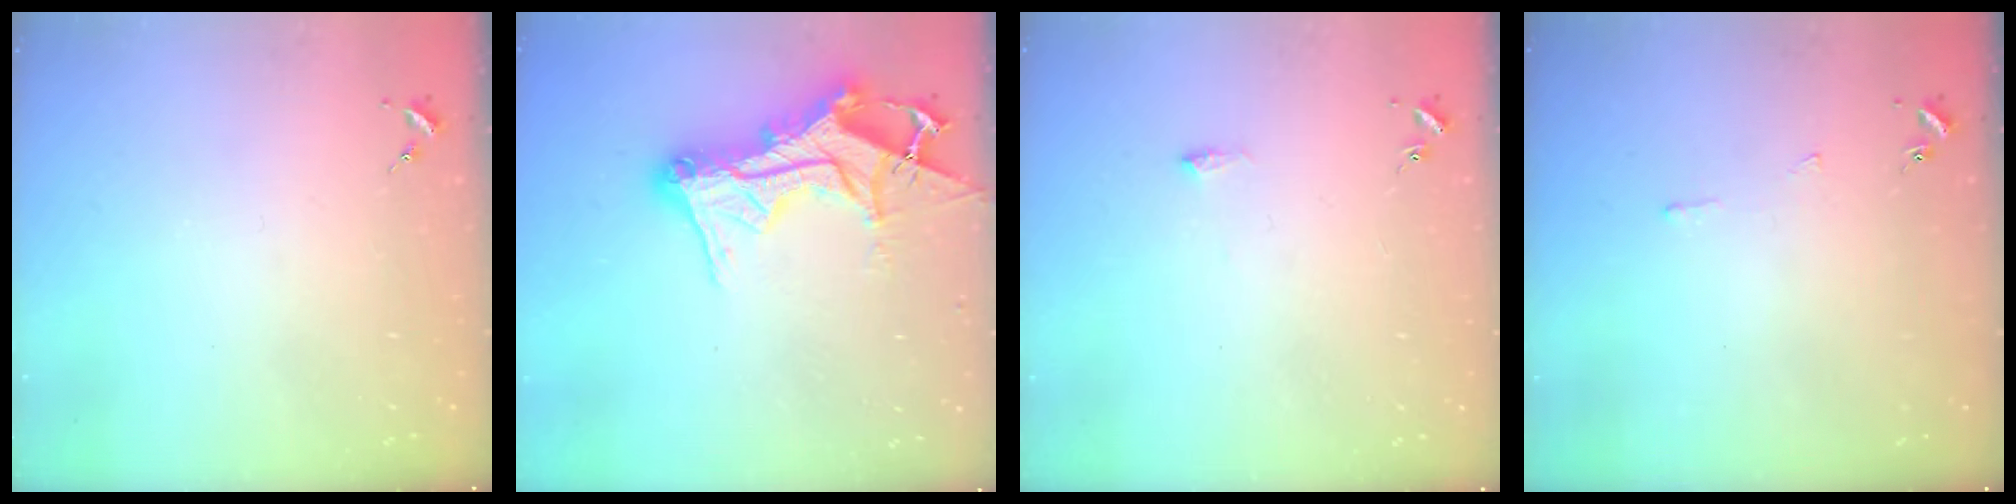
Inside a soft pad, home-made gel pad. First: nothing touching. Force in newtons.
{"total": 17.6, "press": 17.5, "slide": 1.8}
{"total": 4.6, "press": 4.6, "slide": 0.7}
{"total": 2.5, "press": 2.5, "slide": 0.3}